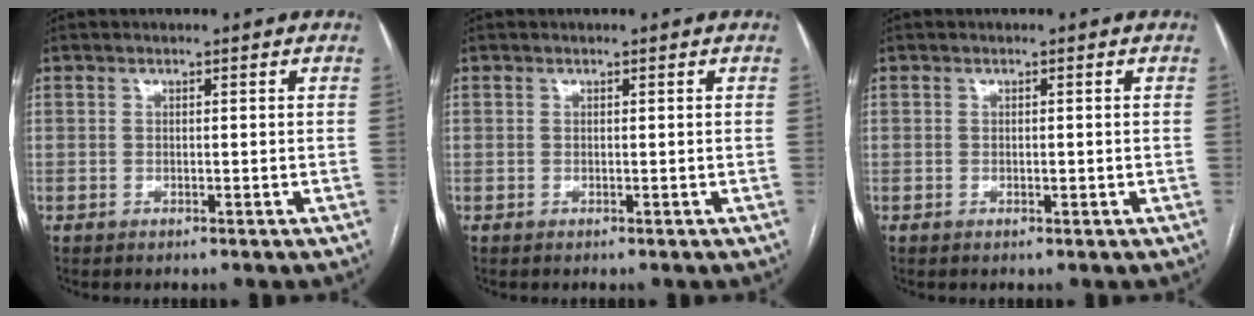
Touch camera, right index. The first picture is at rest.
{"total": 0.0}
{"total": 0.7, "force": [-0.1, 0.3, 0.6], "torque": [-0.010, 0.000, -0.001]}